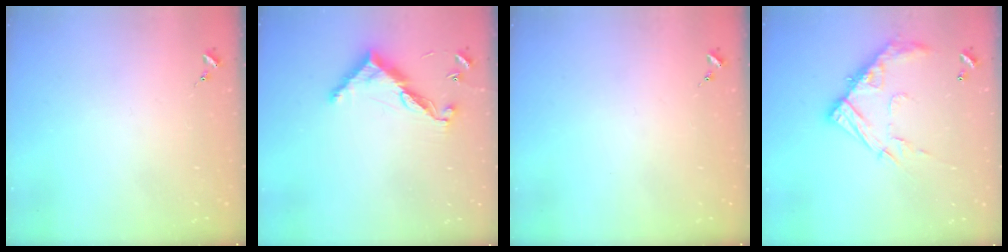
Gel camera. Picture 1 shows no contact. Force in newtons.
{"total": 10.9, "press": 10.9, "slide": 0.4}
{"total": 0.0}
{"total": 15.6, "press": 15.5, "slide": 1.2}